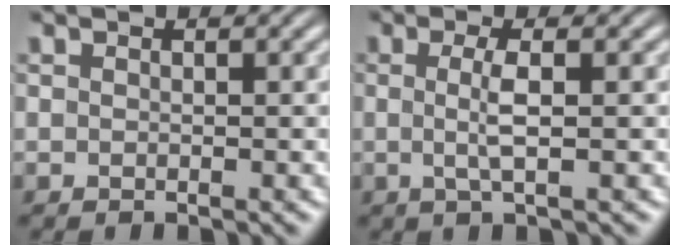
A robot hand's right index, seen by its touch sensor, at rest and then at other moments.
{"total": 2.4, "force": [-0.2, -0.1, 2.4], "torque": [-0.047, -0.004, 0.000]}